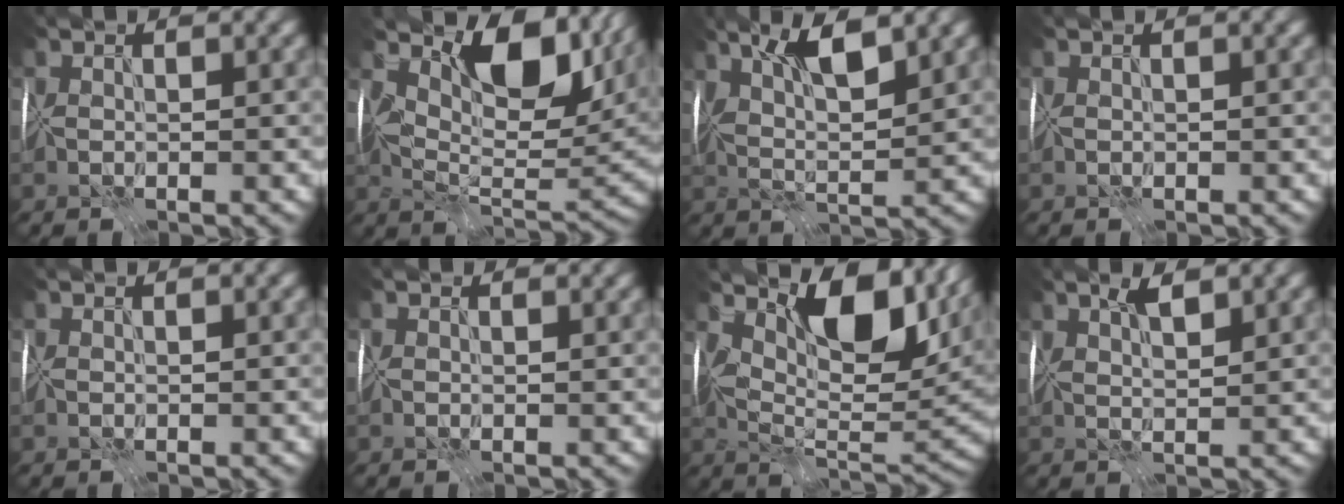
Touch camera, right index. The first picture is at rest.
{"total": 10.9, "force": [4.7, 5.5, 8.2], "torque": [-0.129, -0.007, 0.086]}
{"total": 6.5, "force": [3.2, 2.0, 5.3], "torque": [-0.095, 0.007, 0.054]}
{"total": 0.6, "force": [0.3, 0.0, 0.5], "torque": [-0.004, 0.006, 0.005]}
{"total": 0.0}
{"total": 1.0, "force": [0.6, 0.7, 0.3], "torque": [0.001, 0.000, 0.004]}
{"total": 12.0, "force": [4.9, 5.6, 9.4], "torque": [-0.157, -0.003, 0.090]}
{"total": 2.6, "force": [1.7, 0.5, 2.0], "torque": [-0.035, 0.003, 0.028]}